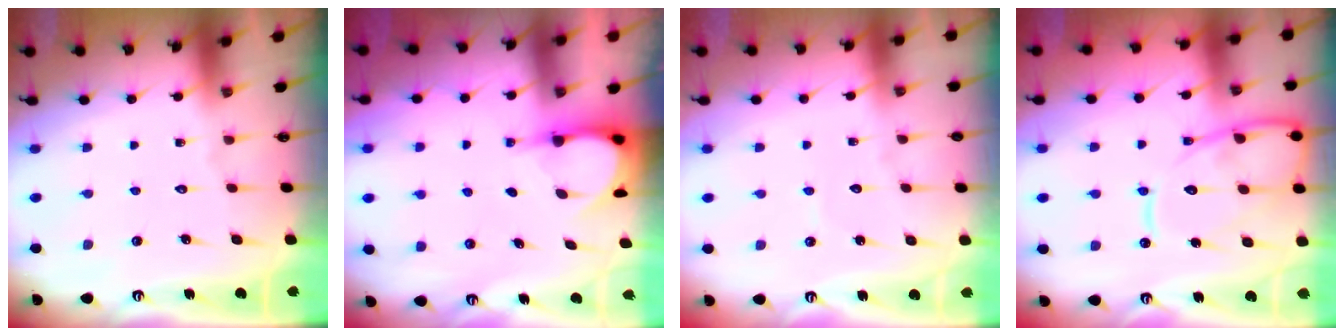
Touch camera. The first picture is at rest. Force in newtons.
{"total": 3.9, "press": 3.8, "slide": 0.3}
{"total": 2.8, "press": 2.8, "slide": 0.3}
{"total": 13.5, "press": 13.4, "slide": 1.3}